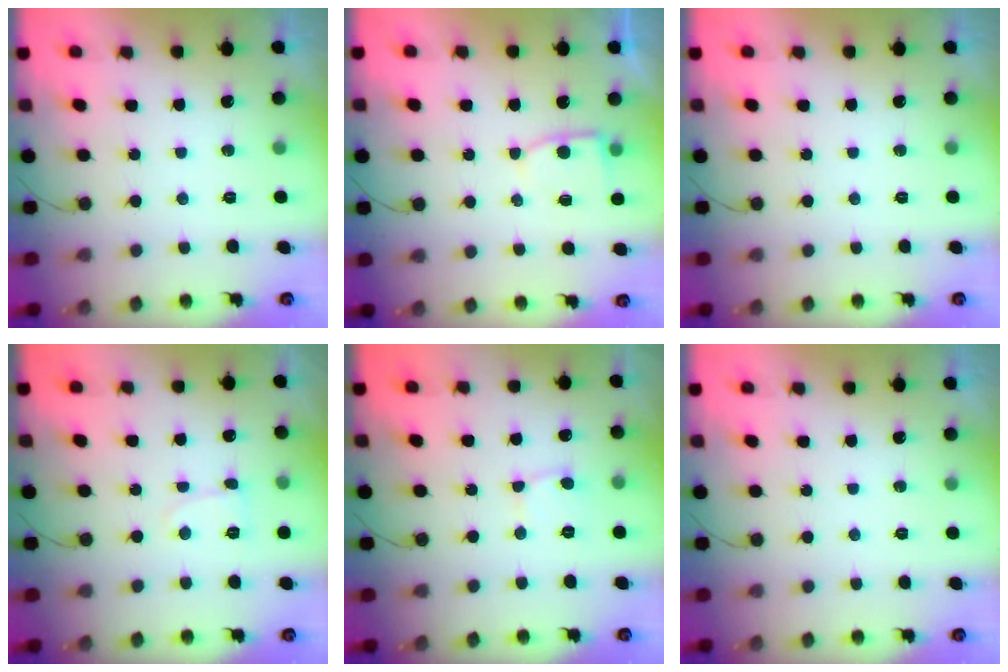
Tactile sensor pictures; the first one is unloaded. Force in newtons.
{"total": 5.0, "press": 5.0, "slide": 0.4}
{"total": 0.0}
{"total": 4.2, "press": 4.1, "slide": 0.5}
{"total": 2.6, "press": 2.6, "slide": 0.1}
{"total": 0.0}